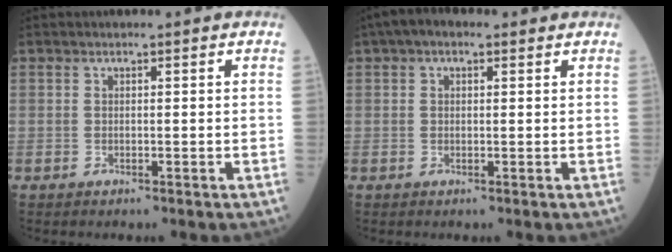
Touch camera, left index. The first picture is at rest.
{"total": 3.5, "force": [1.9, 1.8, 2.3], "torque": [-0.049, 0.030, 0.031]}